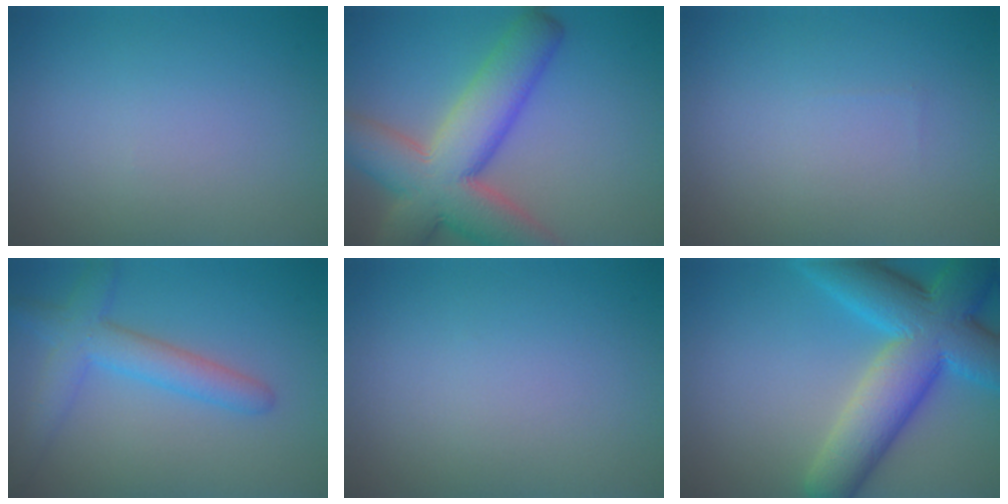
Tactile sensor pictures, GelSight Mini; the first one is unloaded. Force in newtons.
{"total": 11.1, "press": 11.1, "slide": 0.6}
{"total": 0.0}
{"total": 4.3, "press": 4.3, "slide": 0.3}
{"total": 0.0}
{"total": 11.0, "press": 11.0, "slide": 0.7}